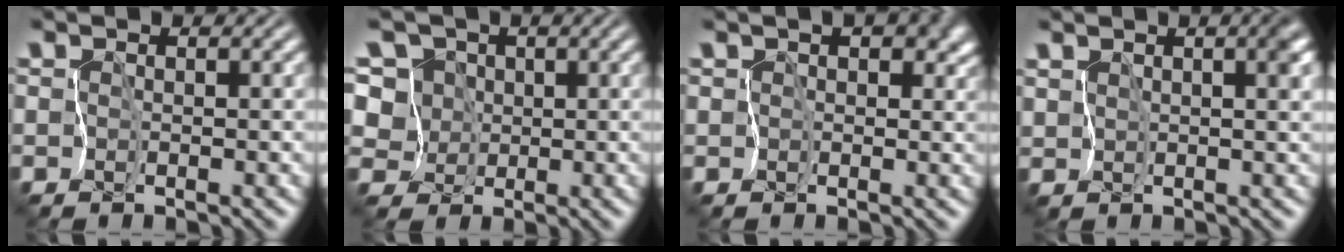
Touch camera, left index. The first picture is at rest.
{"total": 9.1, "force": [3.7, 7.3, 4.0], "torque": [-0.083, 0.049, 0.029]}
{"total": 4.9, "force": [2.0, 3.3, 3.1], "torque": [-0.025, 0.018, 0.010]}
{"total": 3.2, "force": [1.2, 1.3, 2.7], "torque": [-0.036, 0.005, 0.021]}